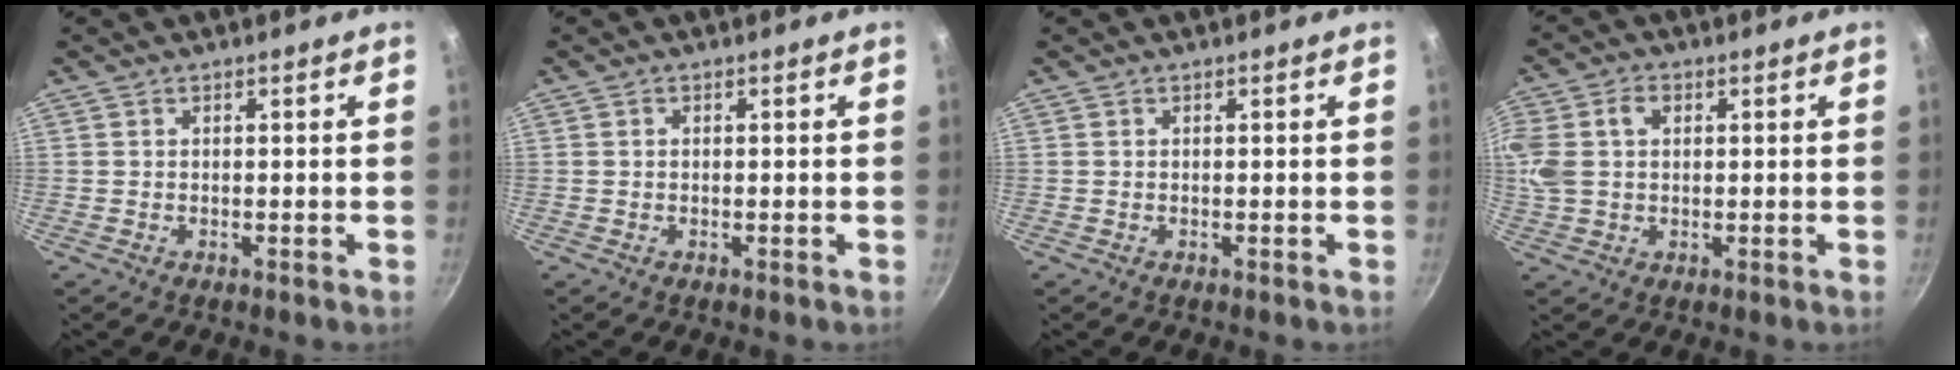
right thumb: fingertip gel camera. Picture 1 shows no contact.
{"total": 0.5, "force": [0.1, 0.5, 0.3], "torque": [-0.006, 0.004, 0.001]}
{"total": 0.0}
{"total": 15.3, "force": [3.4, 11.6, 9.4], "torque": [-0.217, 0.035, 0.058]}